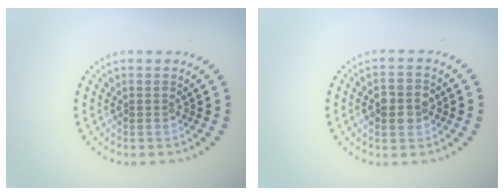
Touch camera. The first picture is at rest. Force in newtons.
{"total": 3.0, "press": 3.0, "slide": 0.1}